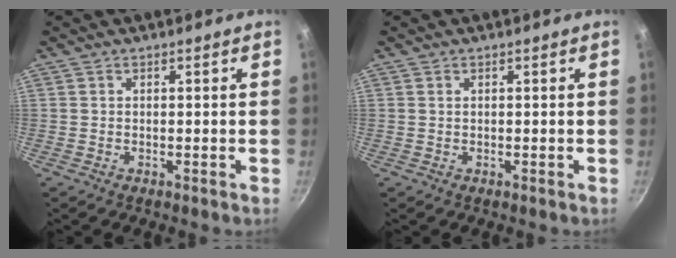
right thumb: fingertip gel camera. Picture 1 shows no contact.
{"total": 0.0}